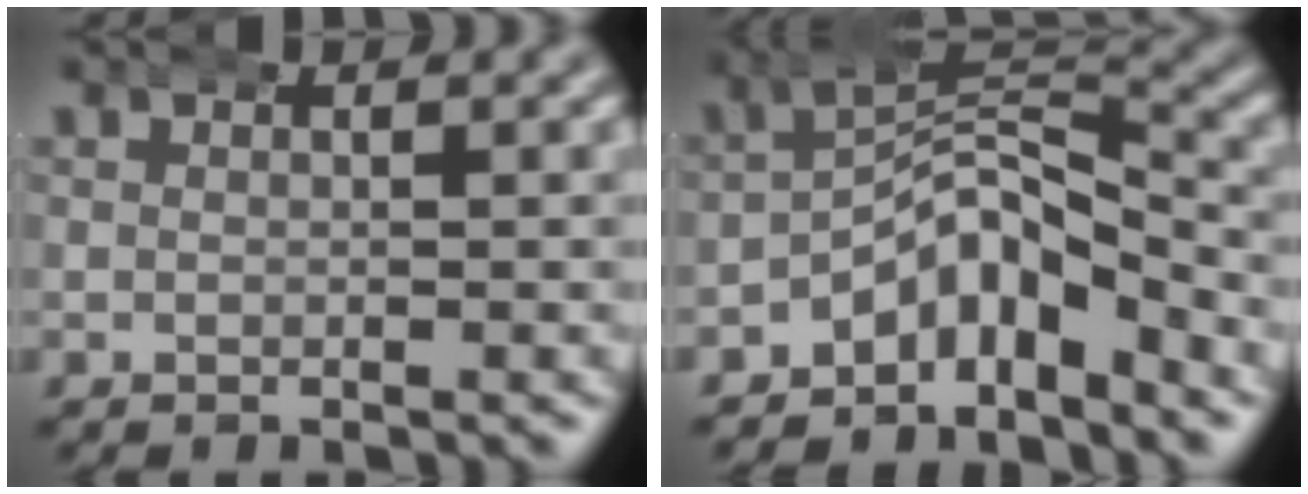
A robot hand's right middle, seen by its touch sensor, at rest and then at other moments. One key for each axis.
{"total": 8.3, "fx": -2.6, "fy": 5.3, "fz": 5.8, "tx": -0.077, "ty": -0.010, "tz": -0.050}